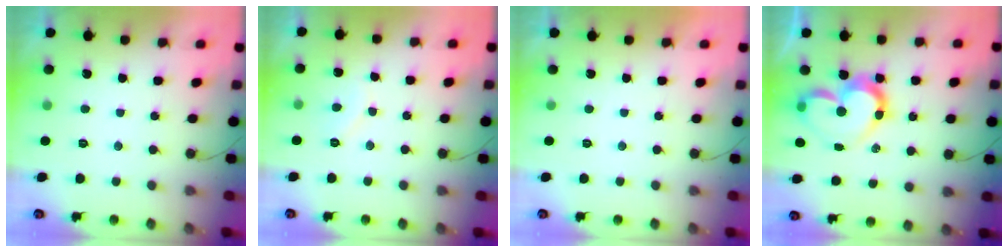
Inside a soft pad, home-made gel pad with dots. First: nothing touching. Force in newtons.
{"total": 4.4, "press": 4.4, "slide": 0.4}
{"total": 1.7, "press": 1.7, "slide": 0.0}
{"total": 14.4, "press": 14.3, "slide": 1.5}